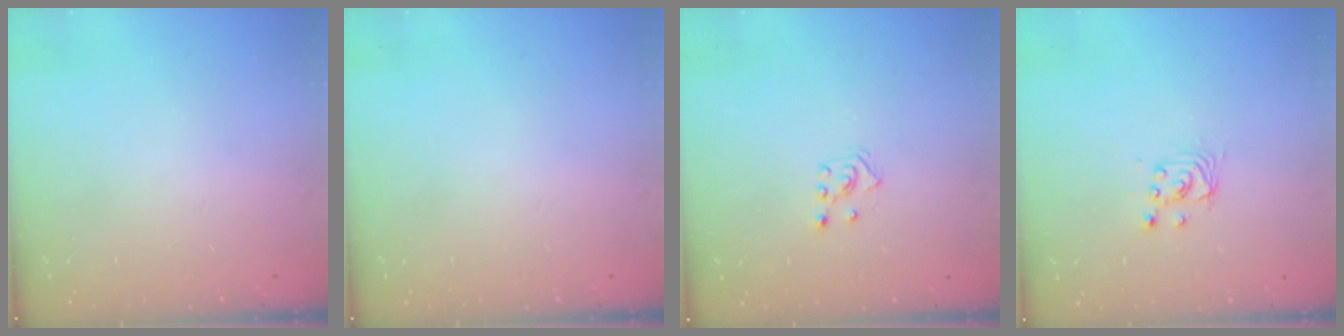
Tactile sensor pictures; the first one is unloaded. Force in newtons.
{"total": 0.0}
{"total": 2.8, "press": 2.7, "slide": 0.5}
{"total": 2.9, "press": 2.9, "slide": 0.1}